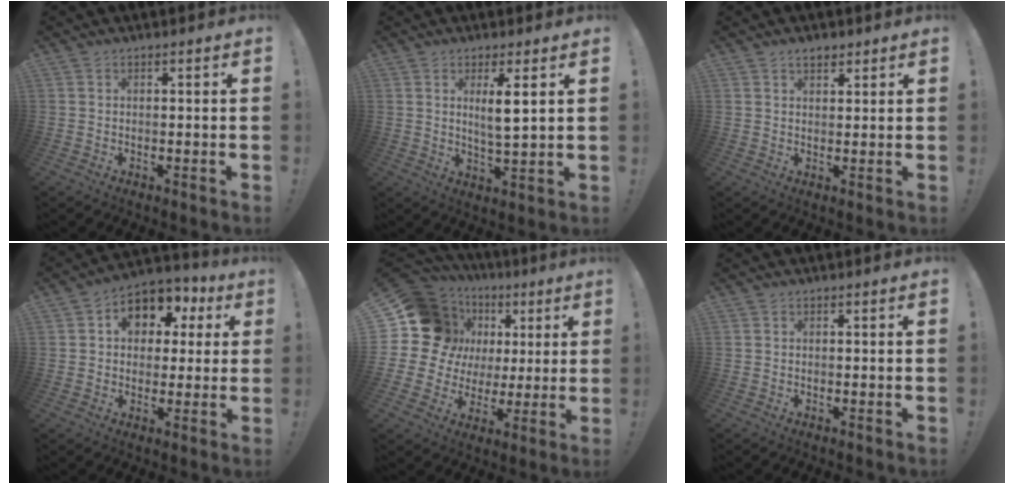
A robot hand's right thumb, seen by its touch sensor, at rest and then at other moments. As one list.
[{"total": 6.1, "force": [2.4, 0.8, 5.5], "torque": [-0.092, -0.013, 0.036]}, {"total": 3.1, "force": [2.3, 1.5, 1.5], "torque": [-0.014, -0.011, 0.038]}, {"total": 9.3, "force": [2.5, 7.8, 4.5], "torque": [-0.055, -0.012, 0.049]}, {"total": 17.5, "force": [5.2, 14.7, 7.8], "torque": [-0.129, -0.036, 0.127]}, {"total": 0.0}]